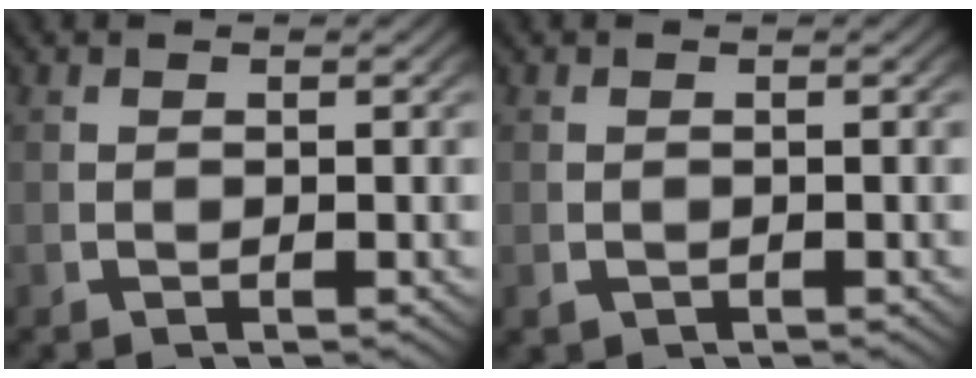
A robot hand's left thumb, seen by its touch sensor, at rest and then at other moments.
{"total": 0.8, "force": [-0.3, 0.7, 0.3], "torque": [-0.009, -0.009, 0.001]}